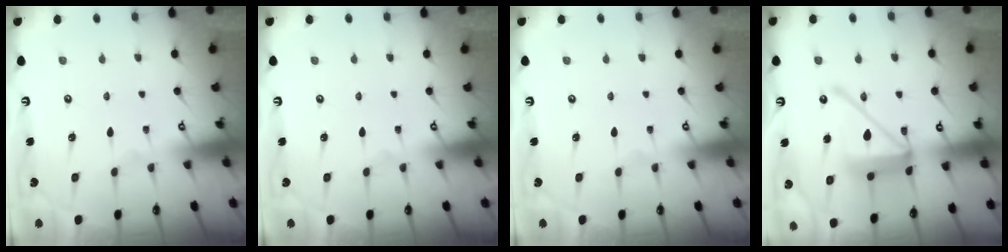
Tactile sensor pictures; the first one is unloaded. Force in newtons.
{"total": 0.0}
{"total": 0.0}
{"total": 15.2, "press": 15.1, "slide": 1.5}